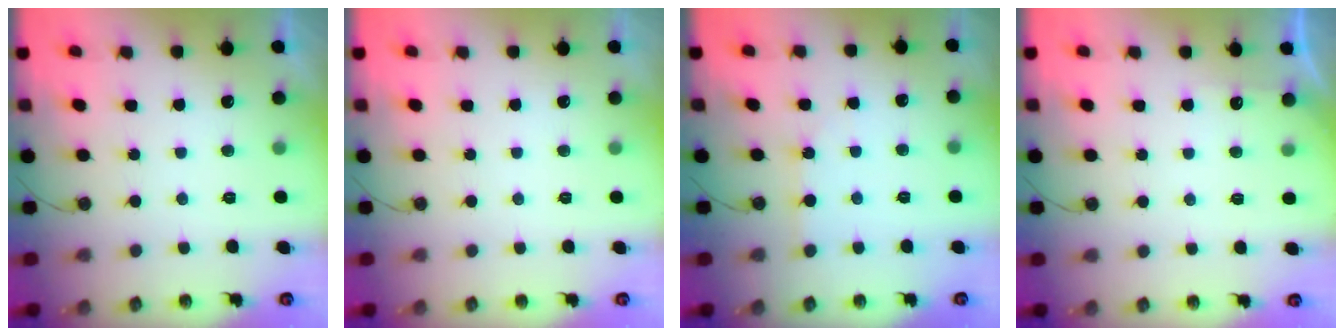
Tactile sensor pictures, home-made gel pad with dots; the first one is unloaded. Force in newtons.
{"total": 0.0}
{"total": 2.6, "press": 2.6, "slide": 0.3}
{"total": 3.1, "press": 3.1, "slide": 0.4}